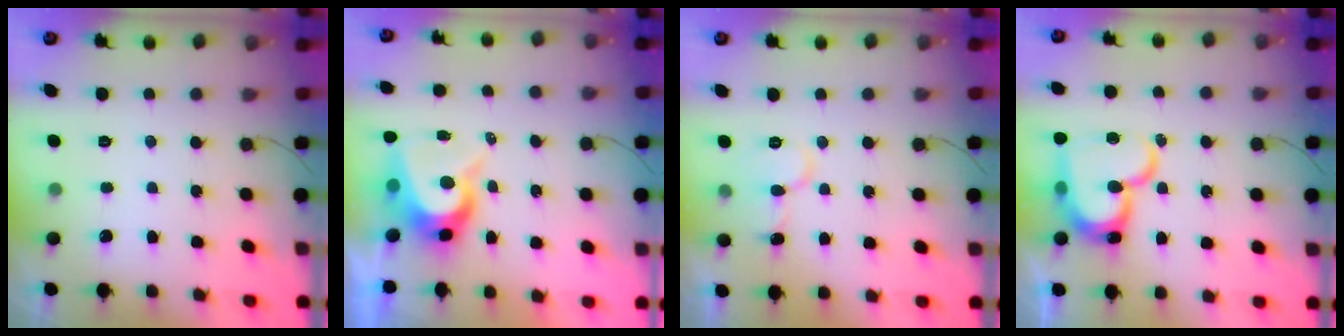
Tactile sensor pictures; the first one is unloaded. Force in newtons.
{"total": 8.8, "press": 8.8, "slide": 0.9}
{"total": 7.9, "press": 7.9, "slide": 0.8}
{"total": 18.9, "press": 18.8, "slide": 1.6}